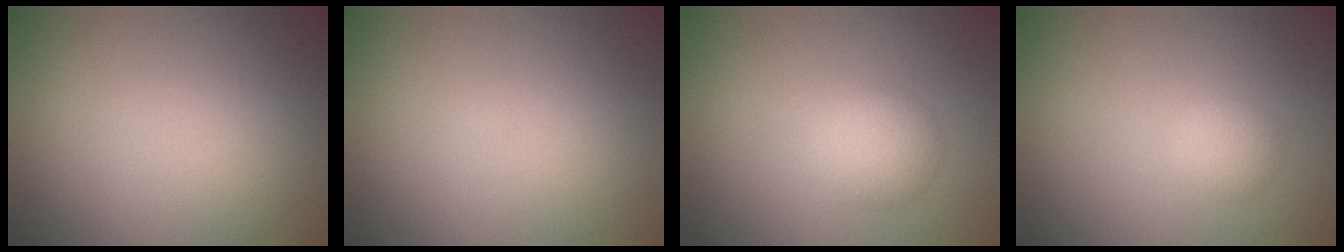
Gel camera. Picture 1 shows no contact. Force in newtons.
{"total": 0.0}
{"total": 2.7, "press": 2.7, "slide": 0.1}
{"total": 1.4, "press": 1.4, "slide": 0.1}